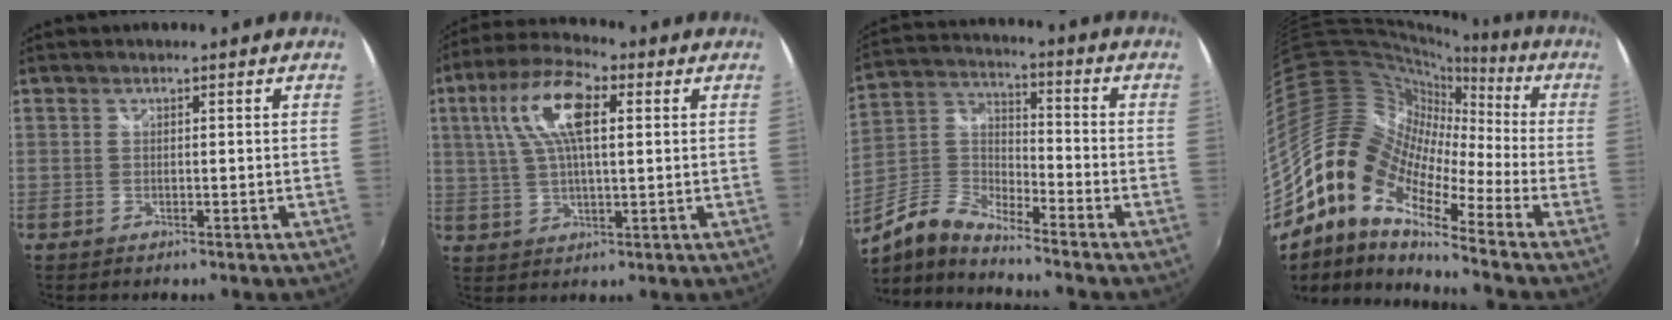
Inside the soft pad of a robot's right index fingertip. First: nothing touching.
{"total": 12.2, "force": [3.8, 4.4, 10.8], "torque": [-0.213, 0.026, 0.065]}
{"total": 9.2, "force": [-7.0, 2.3, 5.6], "torque": [-0.126, 0.002, -0.149]}
{"total": 12.8, "force": [-5.7, 6.5, 9.5], "torque": [-0.142, 0.002, -0.130]}